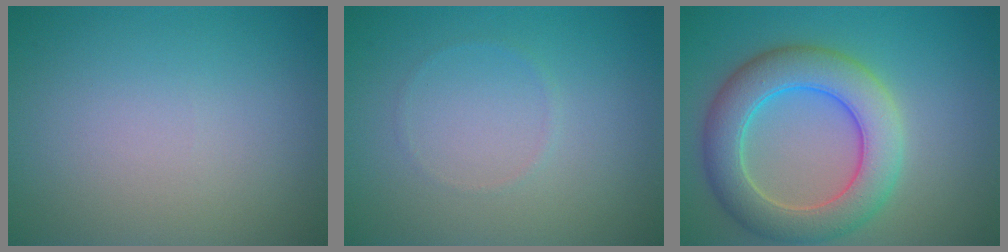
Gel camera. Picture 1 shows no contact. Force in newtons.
{"total": 0.5, "press": 0.5, "slide": 0.1}
{"total": 7.1, "press": 7.1, "slide": 0.3}